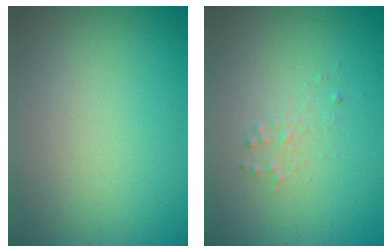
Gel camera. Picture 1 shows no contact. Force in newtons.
{"total": 0.9, "press": 0.9, "slide": 0.0}